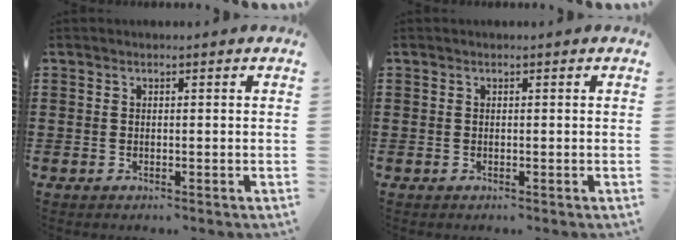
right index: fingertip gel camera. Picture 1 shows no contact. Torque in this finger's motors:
{"motor_torque": [-0.01, 0.01, 0.00, 0.00]}